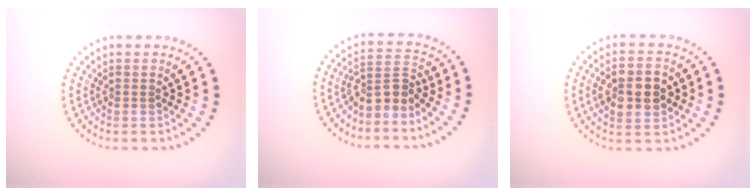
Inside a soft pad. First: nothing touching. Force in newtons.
{"total": 2.9, "press": 2.3, "slide": 1.6}
{"total": 4.8, "press": 4.8, "slide": 0.1}